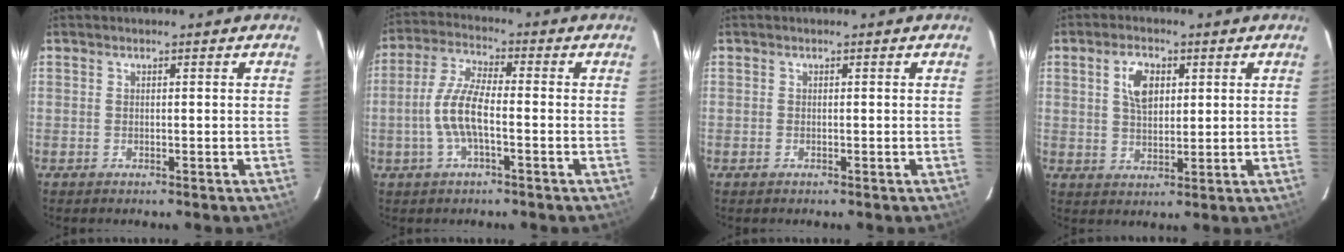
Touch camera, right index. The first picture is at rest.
{"total": 8.1, "force": [-2.1, 2.3, 7.5], "torque": [-0.161, 0.005, -0.041]}
{"total": 0.0}
{"total": 5.9, "force": [2.0, 3.4, 4.4], "torque": [-0.079, 0.011, 0.039]}